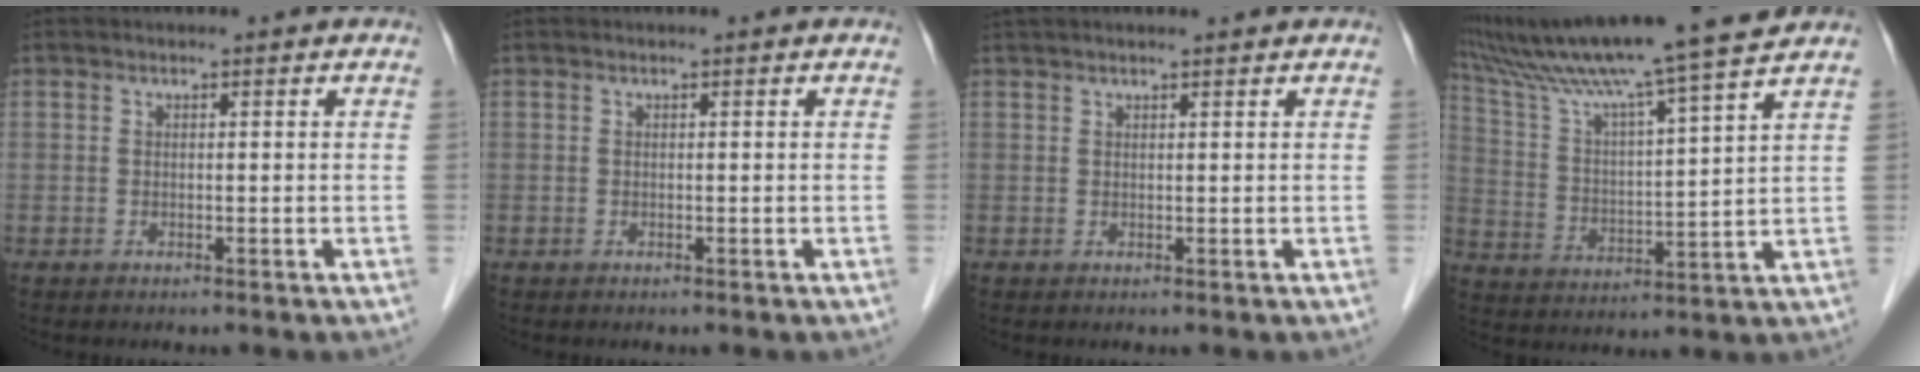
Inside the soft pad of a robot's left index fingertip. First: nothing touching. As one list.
[{"total": 0.0}, {"total": 4.5, "force": [3.9, 0.2, 2.2], "torque": [-0.029, 0.035, 0.059]}, {"total": 17.8, "force": [15.2, -1.7, 9.1], "torque": [-0.169, 0.002, 0.246]}]